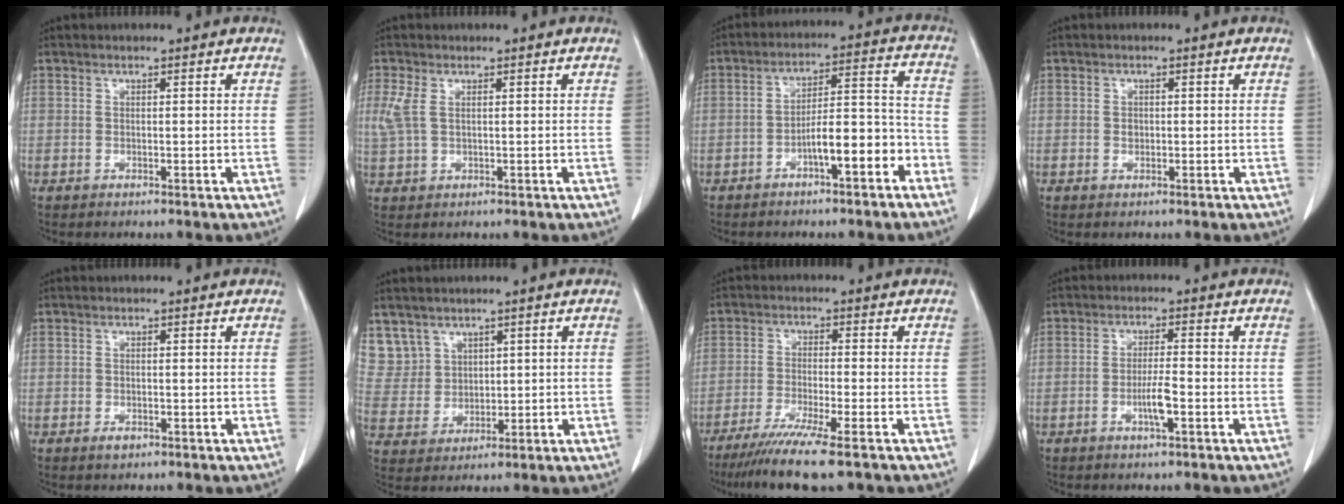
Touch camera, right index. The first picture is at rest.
{"total": 2.9, "force": [1.0, 1.5, 2.3], "torque": [-0.076, 0.013, 0.028]}
{"total": 8.5, "force": [-4.5, 1.8, 7.0], "torque": [-0.111, 0.037, -0.065]}
{"total": 0.8, "force": [0.0, 0.7, 0.4], "torque": [-0.009, 0.002, 0.000]}
{"total": 1.0, "force": [-0.4, 0.7, 0.5], "torque": [-0.007, 0.001, -0.003]}
{"total": 7.9, "force": [4.9, 6.1, 0.2], "torque": [-0.012, 0.015, 0.117]}
{"total": 9.5, "force": [-6.9, -0.1, 6.5], "torque": [-0.105, -0.025, -0.110]}
{"total": 3.9, "force": [-1.4, 0.3, 3.6], "torque": [-0.070, -0.003, -0.026]}